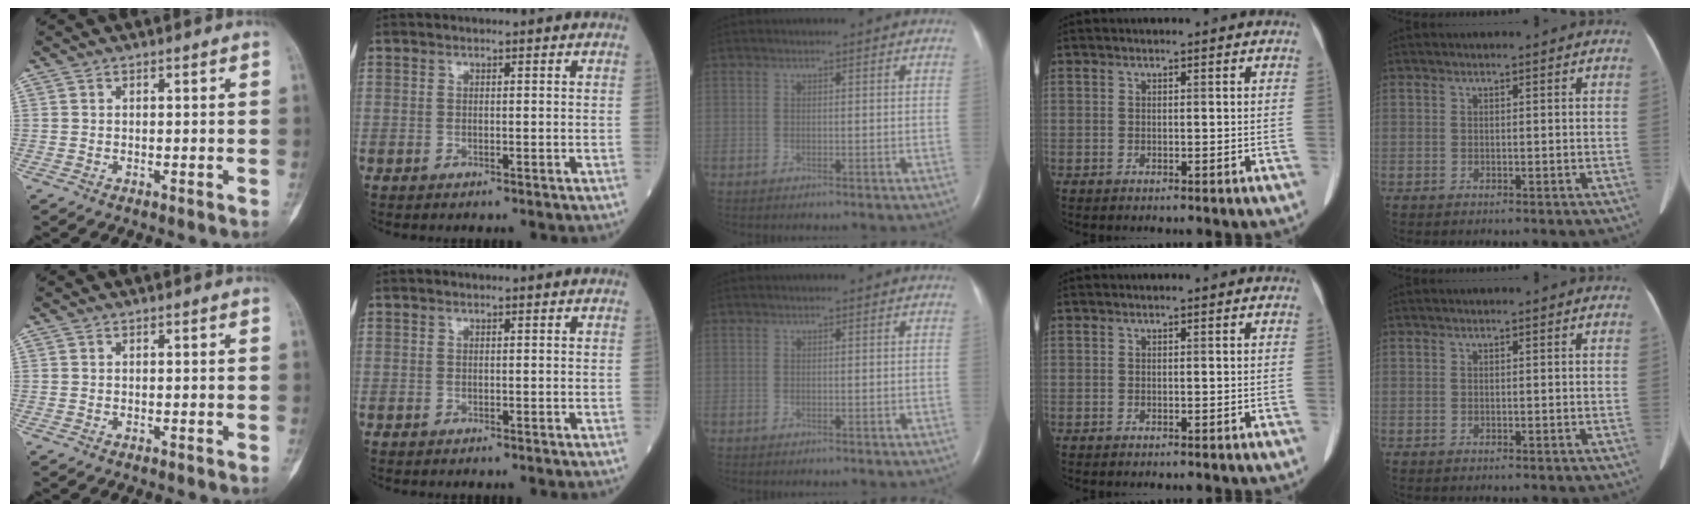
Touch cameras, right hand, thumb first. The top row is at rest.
{}